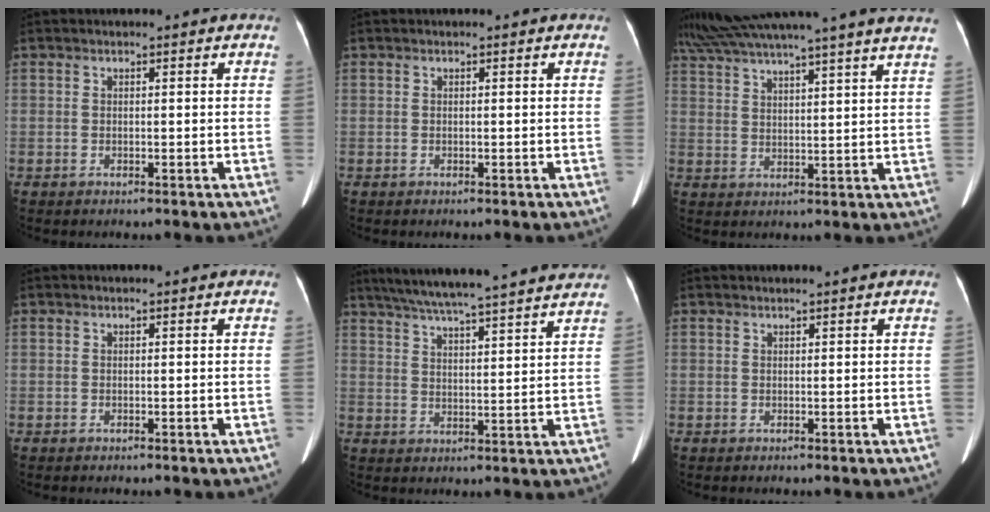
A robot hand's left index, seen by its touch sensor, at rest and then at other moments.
{"total": 0.0}
{"total": 23.8, "force": [20.5, -0.6, 12.0], "torque": [-0.218, 0.011, 0.287]}
{"total": 0.0}
{"total": 22.4, "force": [19.8, 0.4, 10.3], "torque": [-0.172, 0.014, 0.268]}
{"total": 1.1, "force": [0.9, -0.2, 0.5], "torque": [-0.008, 0.010, 0.021]}